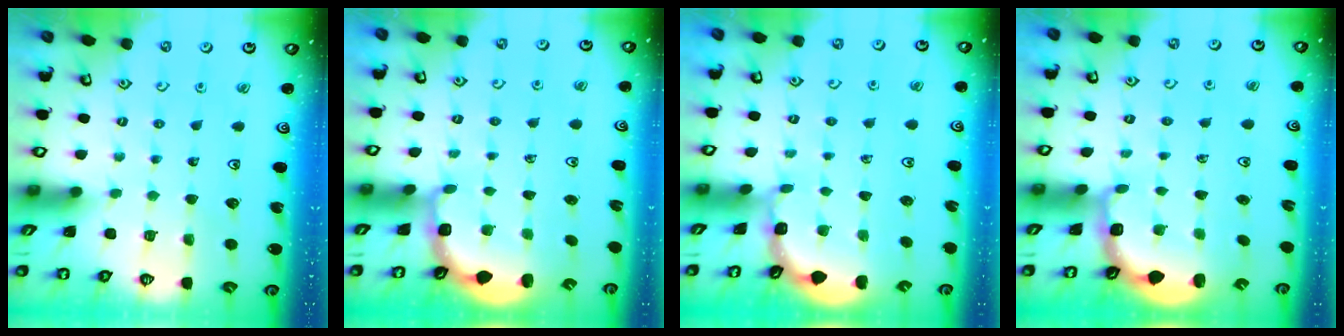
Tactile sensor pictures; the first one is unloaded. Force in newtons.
{"total": 2.7, "press": 2.3, "slide": 1.4}
{"total": 1.7, "press": 1.7, "slide": 0.1}
{"total": 2.7, "press": 2.1, "slide": 1.7}